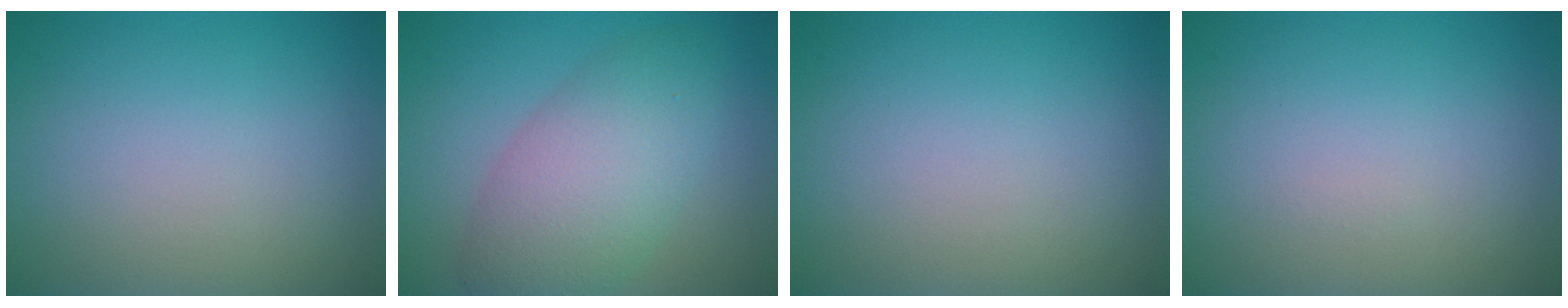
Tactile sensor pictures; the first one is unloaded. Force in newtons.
{"total": 6.5, "press": 6.5, "slide": 0.3}
{"total": 0.0}
{"total": 0.0}